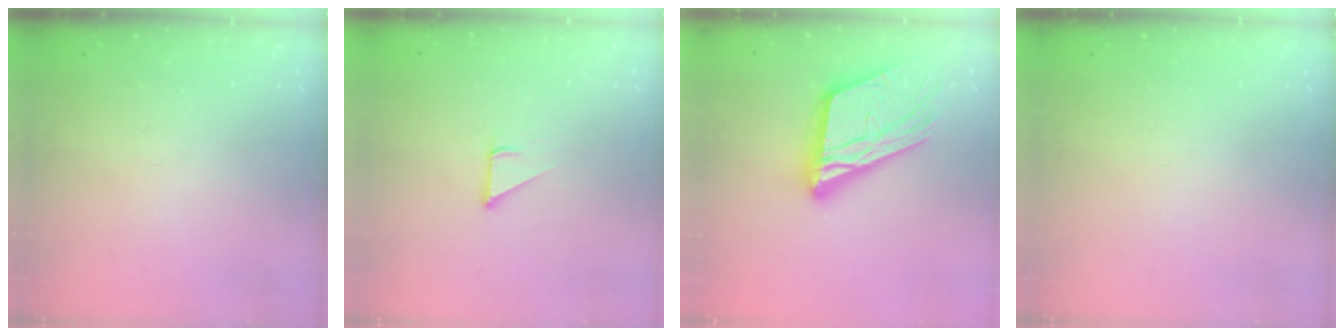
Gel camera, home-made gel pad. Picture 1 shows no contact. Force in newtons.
{"total": 1.6, "press": 1.6, "slide": 0.2}
{"total": 21.2, "press": 21.0, "slide": 2.9}
{"total": 0.0}